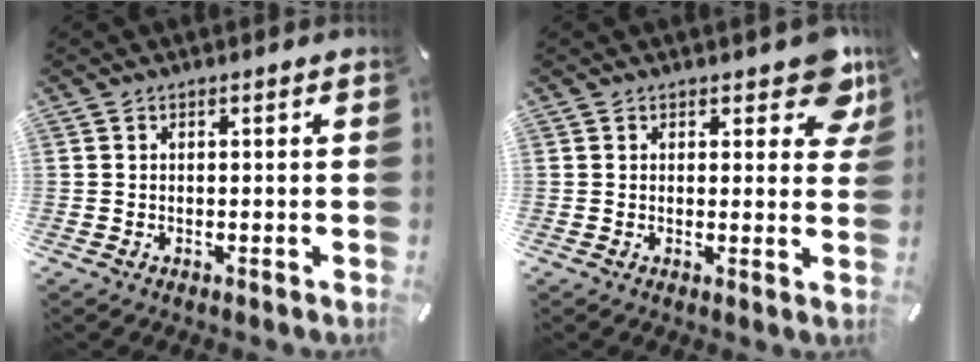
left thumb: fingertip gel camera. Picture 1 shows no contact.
{"total": 7.7, "force": [4.5, 3.8, 5.0], "torque": [-0.042, -0.027, 0.073]}